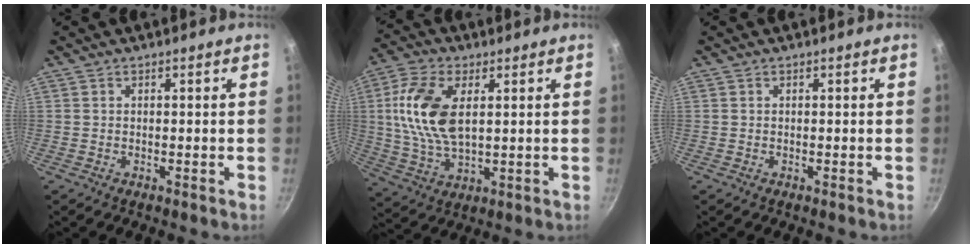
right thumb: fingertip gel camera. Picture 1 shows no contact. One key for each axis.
{"total": 13.9, "fx": 2.8, "fy": 7.4, "fz": 11.4, "tx": -0.224, "ty": -0.003, "tz": 0.055}
{"total": 0.0}